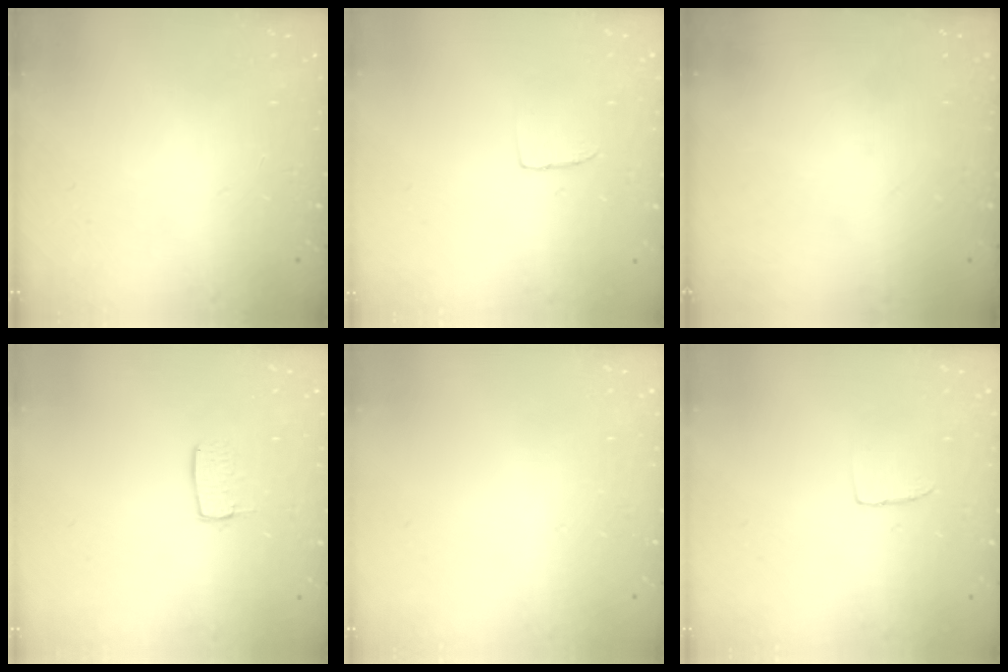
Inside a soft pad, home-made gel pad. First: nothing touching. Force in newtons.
{"total": 2.4, "press": 2.4, "slide": 0.1}
{"total": 0.0}
{"total": 5.2, "press": 5.1, "slide": 0.5}
{"total": 0.0}
{"total": 2.4, "press": 2.4, "slide": 0.1}